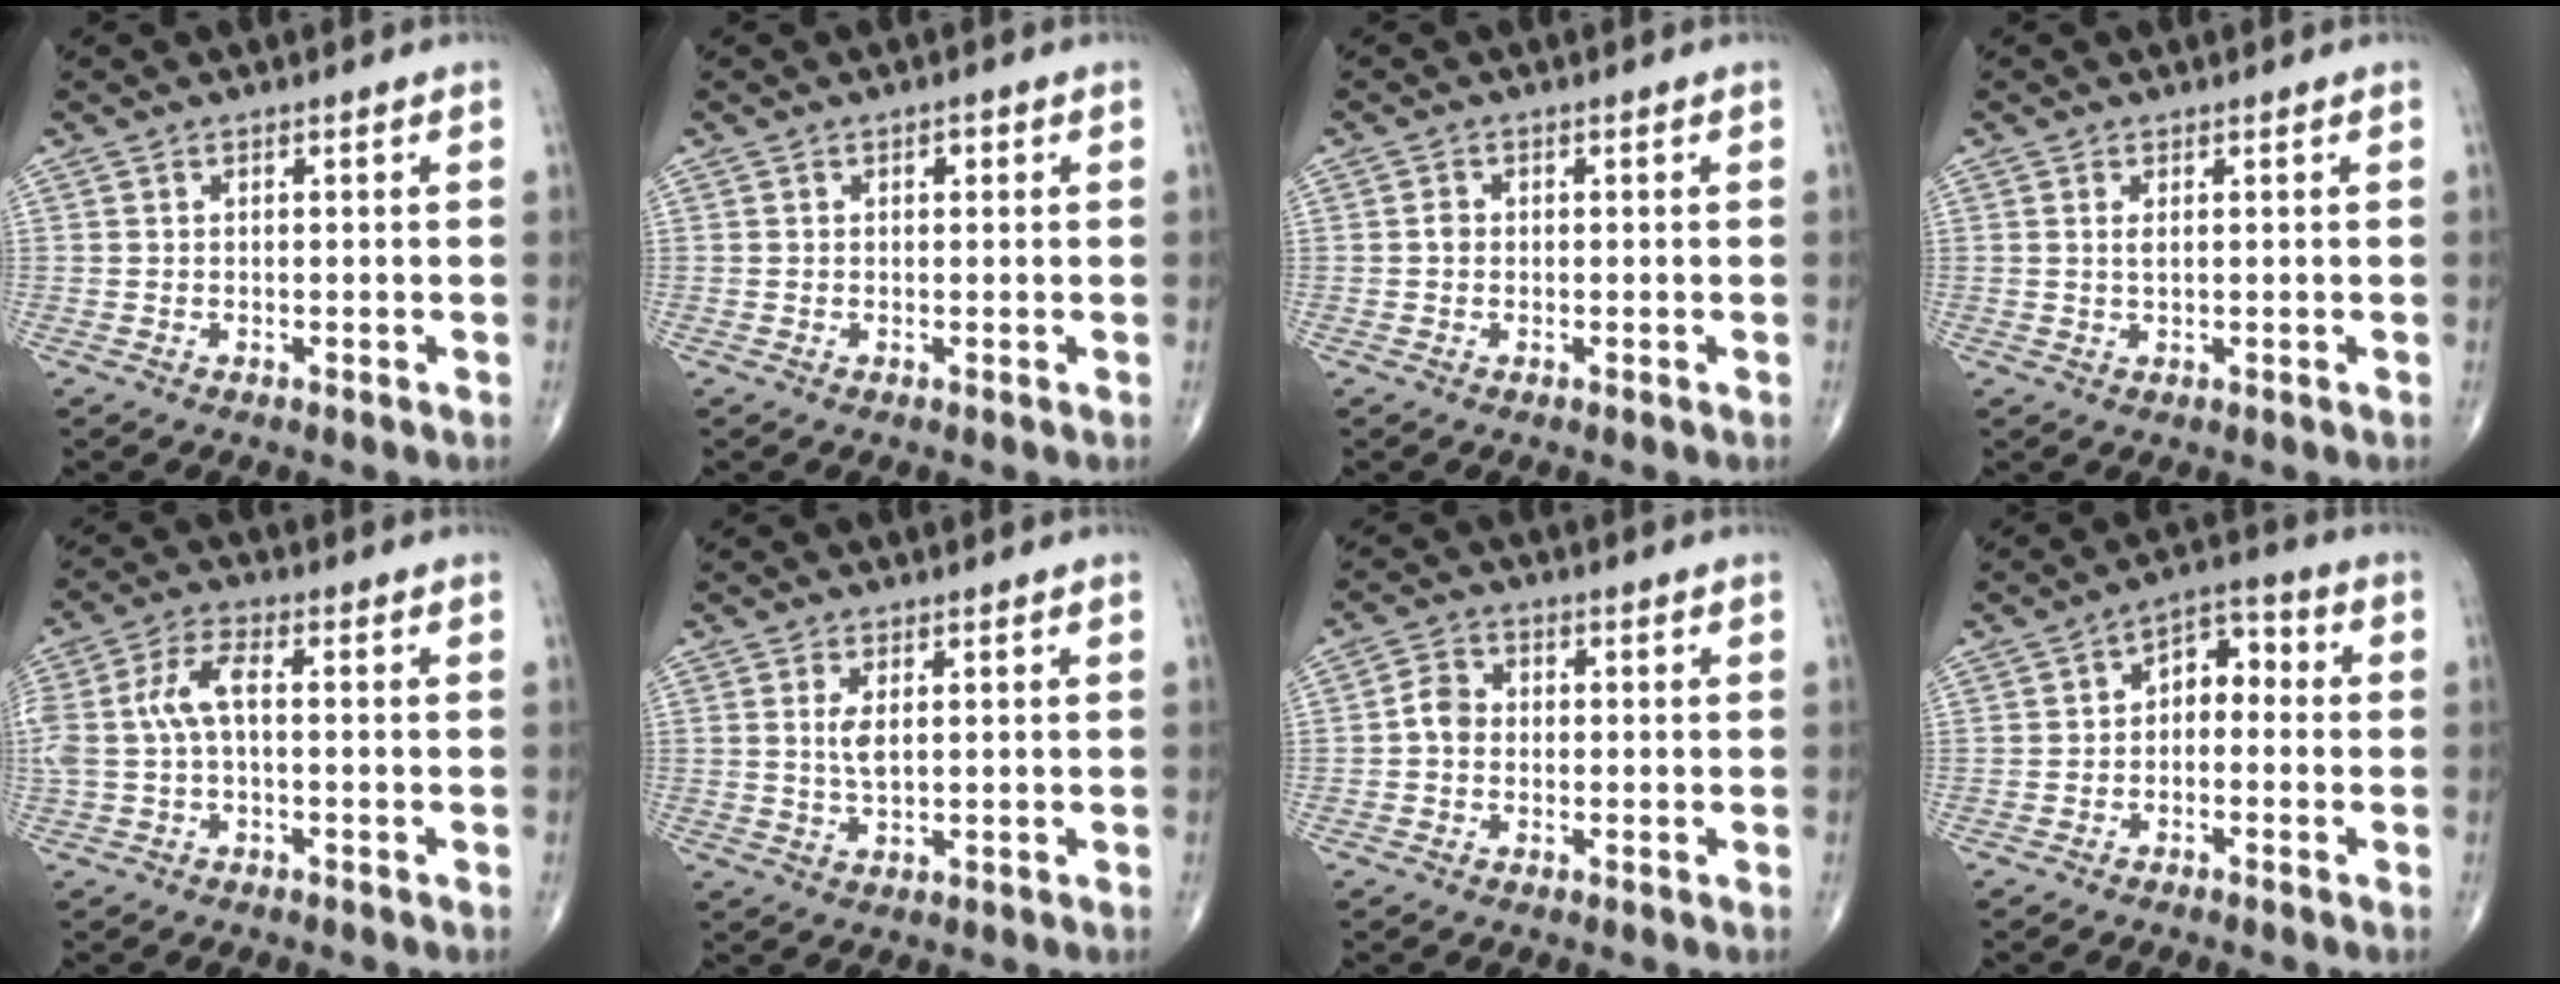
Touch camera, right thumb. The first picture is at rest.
{"total": 1.1, "force": [0.3, 0.7, 0.7], "torque": [-0.003, 0.002, 0.003]}
{"total": 1.2, "force": [-0.1, 1.0, 0.6], "torque": [-0.006, 0.003, -0.004]}
{"total": 1.4, "force": [0.4, 0.4, 1.2], "torque": [-0.024, -0.003, 0.010]}
{"total": 7.3, "force": [0.0, 3.3, 6.6], "torque": [-0.164, 0.025, -0.002]}
{"total": 3.2, "force": [0.7, 1.2, 2.8], "torque": [-0.056, -0.007, 0.018]}
{"total": 3.4, "force": [-0.5, 2.8, 1.9], "torque": [-0.027, 0.013, -0.018]}
{"total": 6.1, "force": [-0.4, 4.1, 4.6], "torque": [-0.042, 0.034, -0.023]}